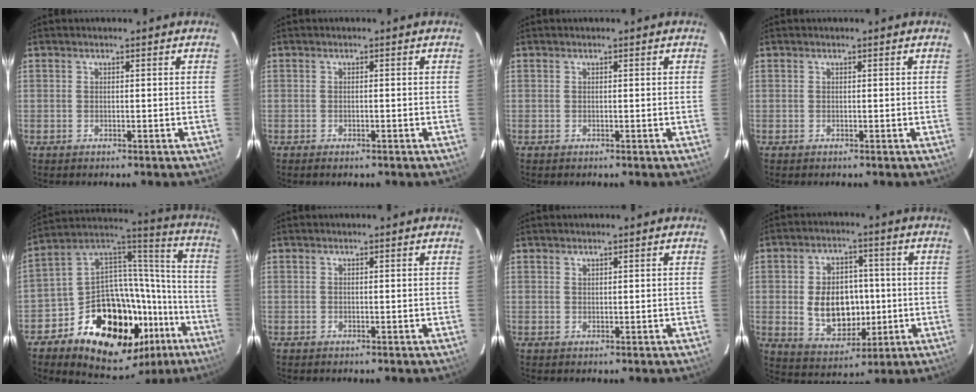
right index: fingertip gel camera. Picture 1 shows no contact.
{"total": 1.0, "force": [-0.8, 0.3, 0.6], "torque": [-0.010, -0.002, -0.013]}
{"total": 0.0}
{"total": 0.0}
{"total": 27.7, "force": [-14.3, 18.4, 15.0], "torque": [-0.258, 0.076, -0.197]}
{"total": 0.0}
{"total": 0.5, "force": [0.5, 0.2, 0.0], "torque": [0.000, 0.001, 0.010]}
{"total": 11.9, "force": [-0.8, 8.5, 8.3], "torque": [-0.168, 0.005, 0.008]}